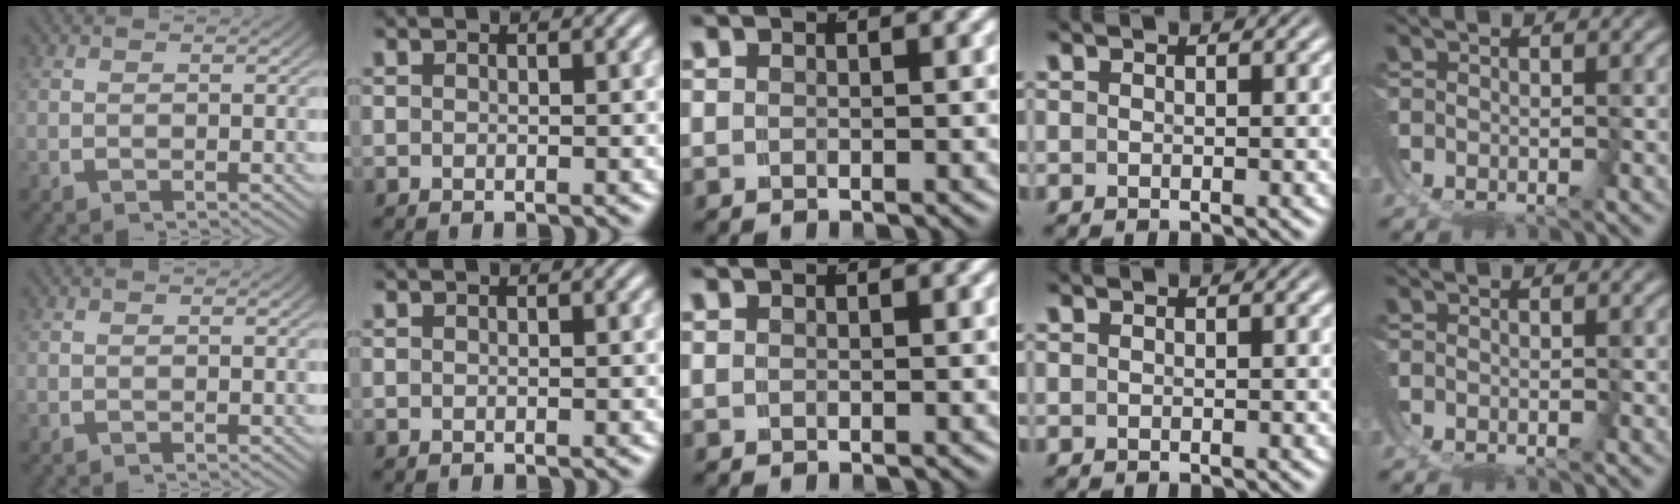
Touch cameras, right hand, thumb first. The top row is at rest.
{}